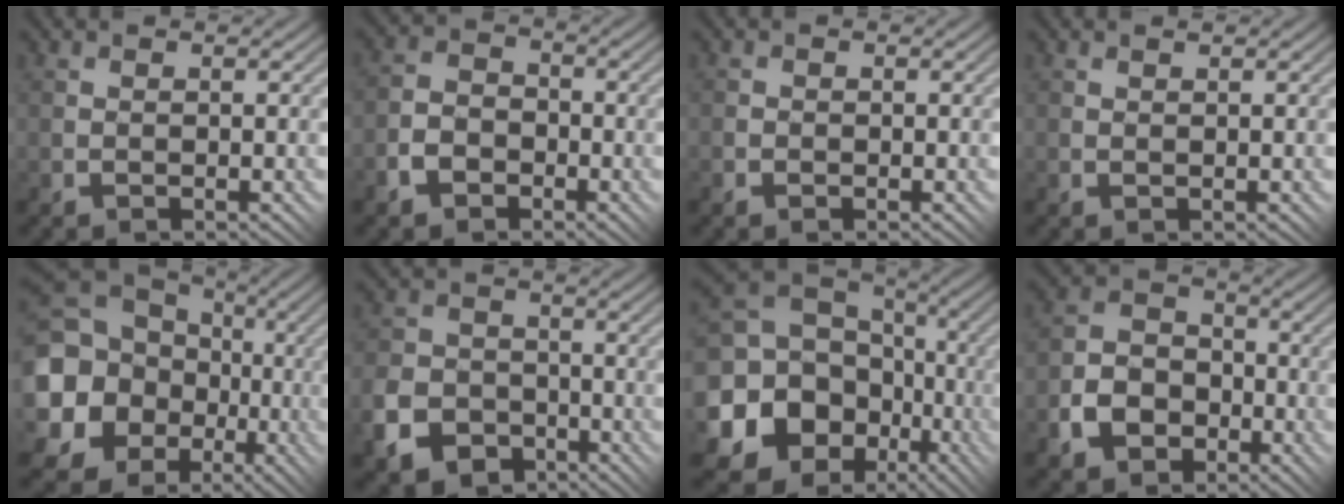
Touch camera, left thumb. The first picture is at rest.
{"total": 4.3, "force": [-2.5, 3.0, 1.8], "torque": [-0.042, -0.001, -0.054]}
{"total": 1.3, "force": [-0.7, 0.9, 0.5], "torque": [-0.009, 0.001, -0.015]}
{"total": 0.9, "force": [0.6, 0.0, 0.6], "torque": [-0.011, 0.001, 0.014]}
{"total": 20.3, "force": [-0.4, 18.3, 8.8], "torque": [-0.247, -0.013, -0.027]}
{"total": 7.5, "force": [-3.9, 5.5, 3.2], "torque": [-0.084, -0.015, -0.081]}
{"total": 19.2, "force": [-3.5, 16.6, 9.0], "torque": [-0.232, -0.028, -0.061]}
{"total": 7.5, "force": [-3.4, 5.6, 3.6], "torque": [-0.092, -0.019, -0.069]}